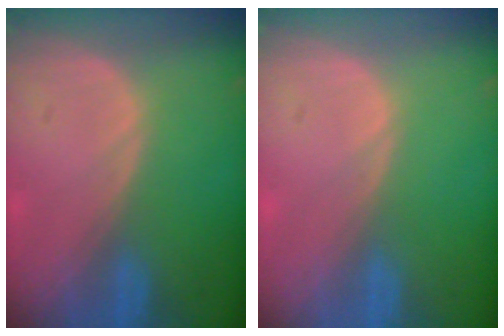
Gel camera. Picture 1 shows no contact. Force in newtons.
{"total": 0.0}